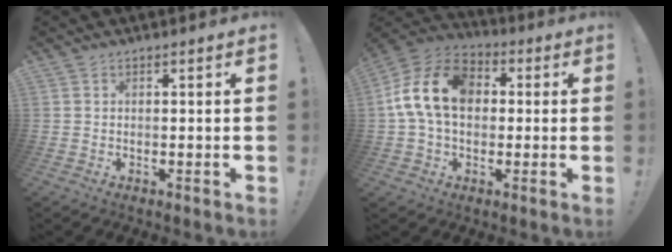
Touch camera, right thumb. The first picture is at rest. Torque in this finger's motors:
{"motor_torque": [1.22, 1.12, 1.00, 0.14, 0.56]}